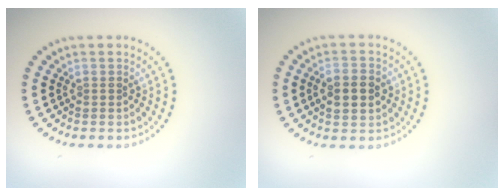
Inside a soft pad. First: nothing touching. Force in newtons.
{"total": 3.8, "press": 3.8, "slide": 0.1}